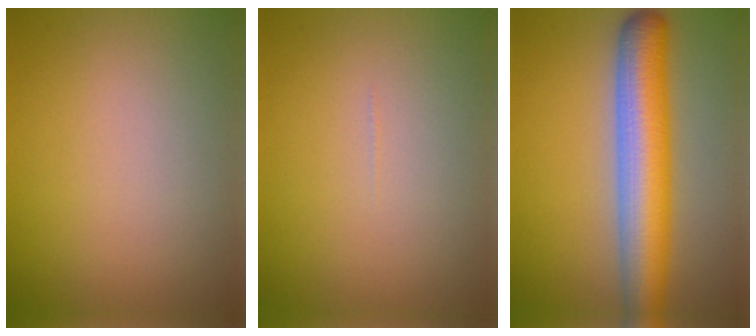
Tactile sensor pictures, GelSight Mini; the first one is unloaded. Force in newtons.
{"total": 0.0}
{"total": 8.0, "press": 8.0, "slide": 0.3}